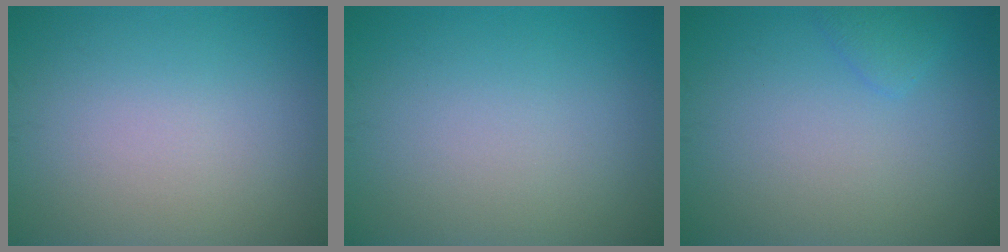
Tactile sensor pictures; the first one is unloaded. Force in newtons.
{"total": 0.0}
{"total": 1.1, "press": 1.1, "slide": 0.0}